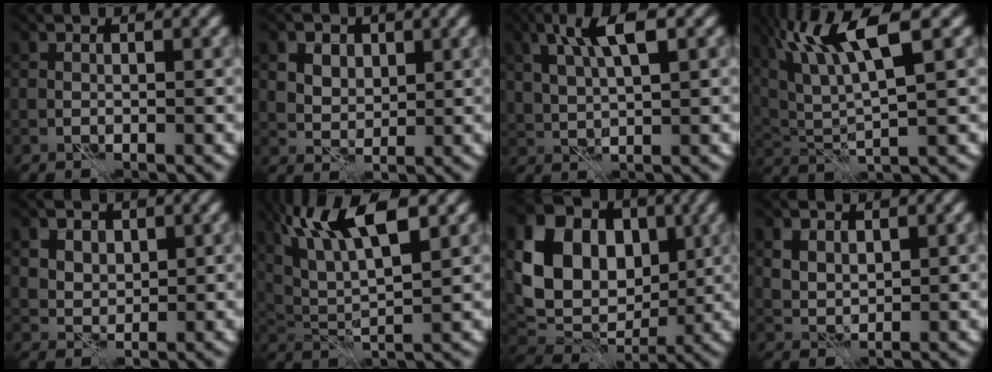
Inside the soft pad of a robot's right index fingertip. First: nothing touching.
{"total": 6.0, "force": [3.1, 4.1, 3.0], "torque": [-0.062, 0.010, 0.044]}
{"total": 5.4, "force": [2.3, 1.9, 4.5], "torque": [-0.092, 0.007, 0.041]}
{"total": 8.6, "force": [4.1, 2.1, 7.3], "torque": [-0.142, 0.015, 0.076]}
{"total": 4.2, "force": [2.3, 2.9, 2.1], "torque": [-0.052, 0.007, 0.041]}
{"total": 8.4, "force": [4.6, 2.4, 6.5], "torque": [-0.123, 0.009, 0.085]}
{"total": 12.7, "force": [3.0, 9.7, 7.7], "torque": [-0.153, 0.023, 0.049]}
{"total": 2.3, "force": [1.2, 1.5, 1.2], "torque": [-0.029, -0.003, 0.025]}